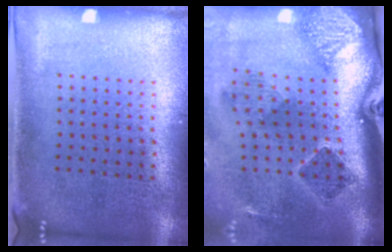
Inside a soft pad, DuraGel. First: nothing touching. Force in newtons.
{"total": 2.8, "press": 1.9, "slide": 2.1}